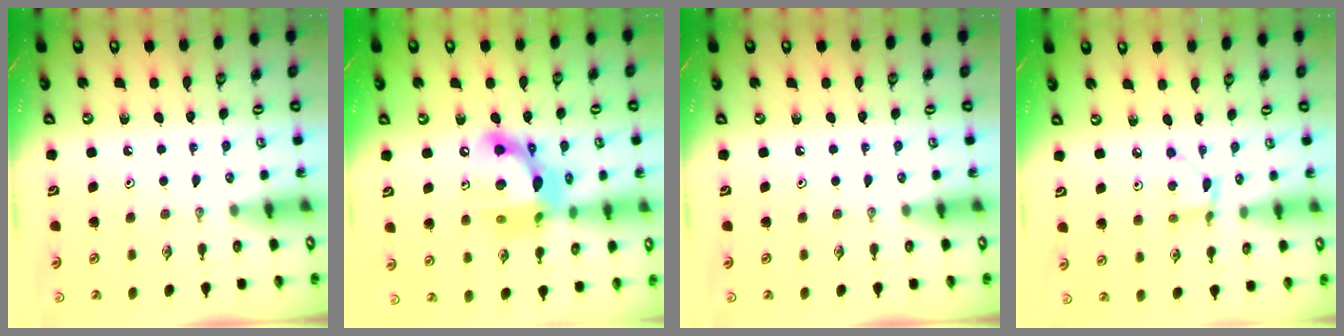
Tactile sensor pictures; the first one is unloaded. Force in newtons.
{"total": 15.4, "press": 15.3, "slide": 1.5}
{"total": 0.0}
{"total": 2.9, "press": 2.9, "slide": 0.2}